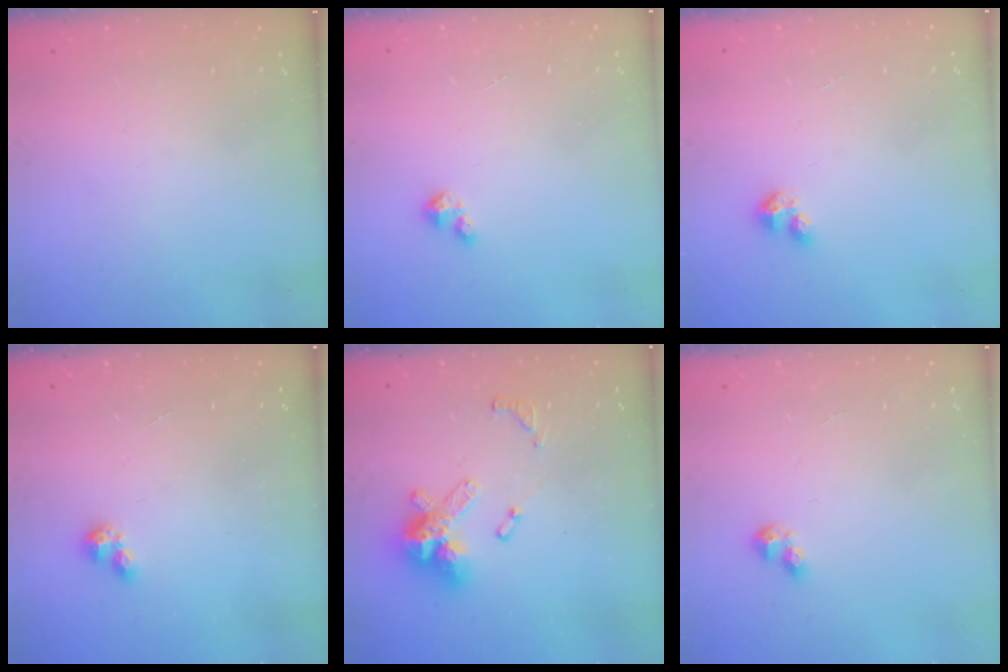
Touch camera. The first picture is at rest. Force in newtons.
{"total": 1.7, "press": 1.7, "slide": 0.2}
{"total": 3.2, "press": 3.2, "slide": 0.3}
{"total": 1.0, "press": 1.0, "slide": 0.1}
{"total": 15.2, "press": 15.1, "slide": 1.3}
{"total": 3.6, "press": 3.6, "slide": 0.5}